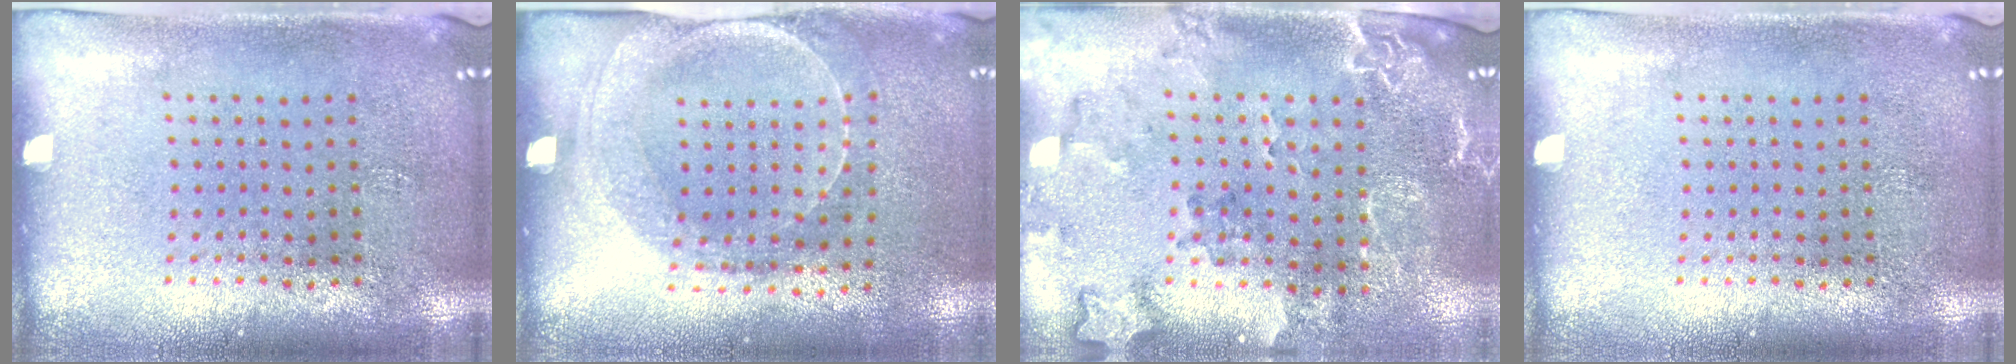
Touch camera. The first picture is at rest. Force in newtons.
{"total": 1.5, "press": 1.5, "slide": 0.3}
{"total": 2.1, "press": 2.0, "slide": 0.8}
{"total": 0.0}